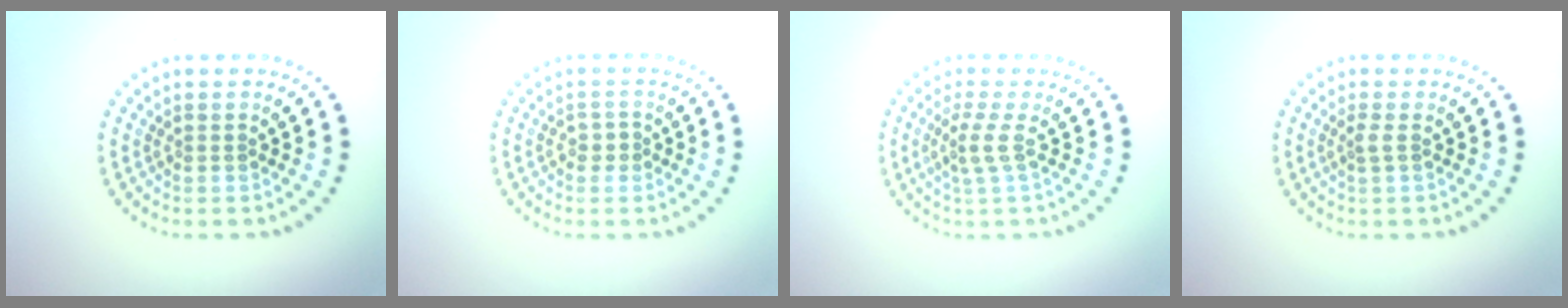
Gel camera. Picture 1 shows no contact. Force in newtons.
{"total": 1.2, "press": 1.2, "slide": 0.3}
{"total": 2.0, "press": 1.4, "slide": 1.4}
{"total": 0.9, "press": 0.7, "slide": 0.7}